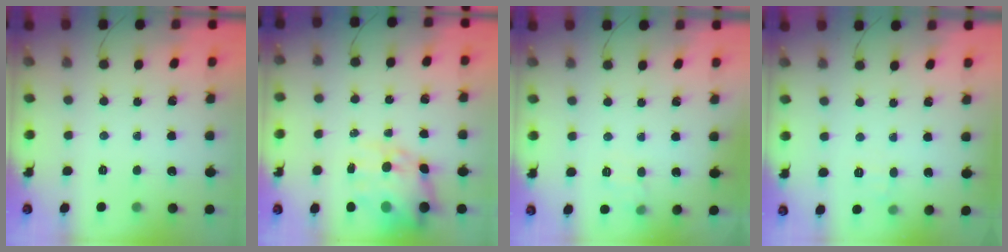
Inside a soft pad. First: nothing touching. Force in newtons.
{"total": 14.2, "press": 13.7, "slide": 3.8}
{"total": 5.2, "press": 4.8, "slide": 1.8}
{"total": 6.2, "press": 6.0, "slide": 1.5}